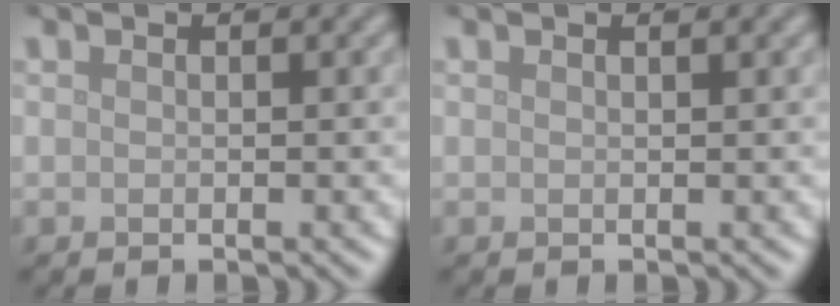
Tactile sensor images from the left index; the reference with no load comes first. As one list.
[{"total": 0.5, "force": [0.4, 0.1, 0.3], "torque": [-0.002, 0.002, 0.005]}]